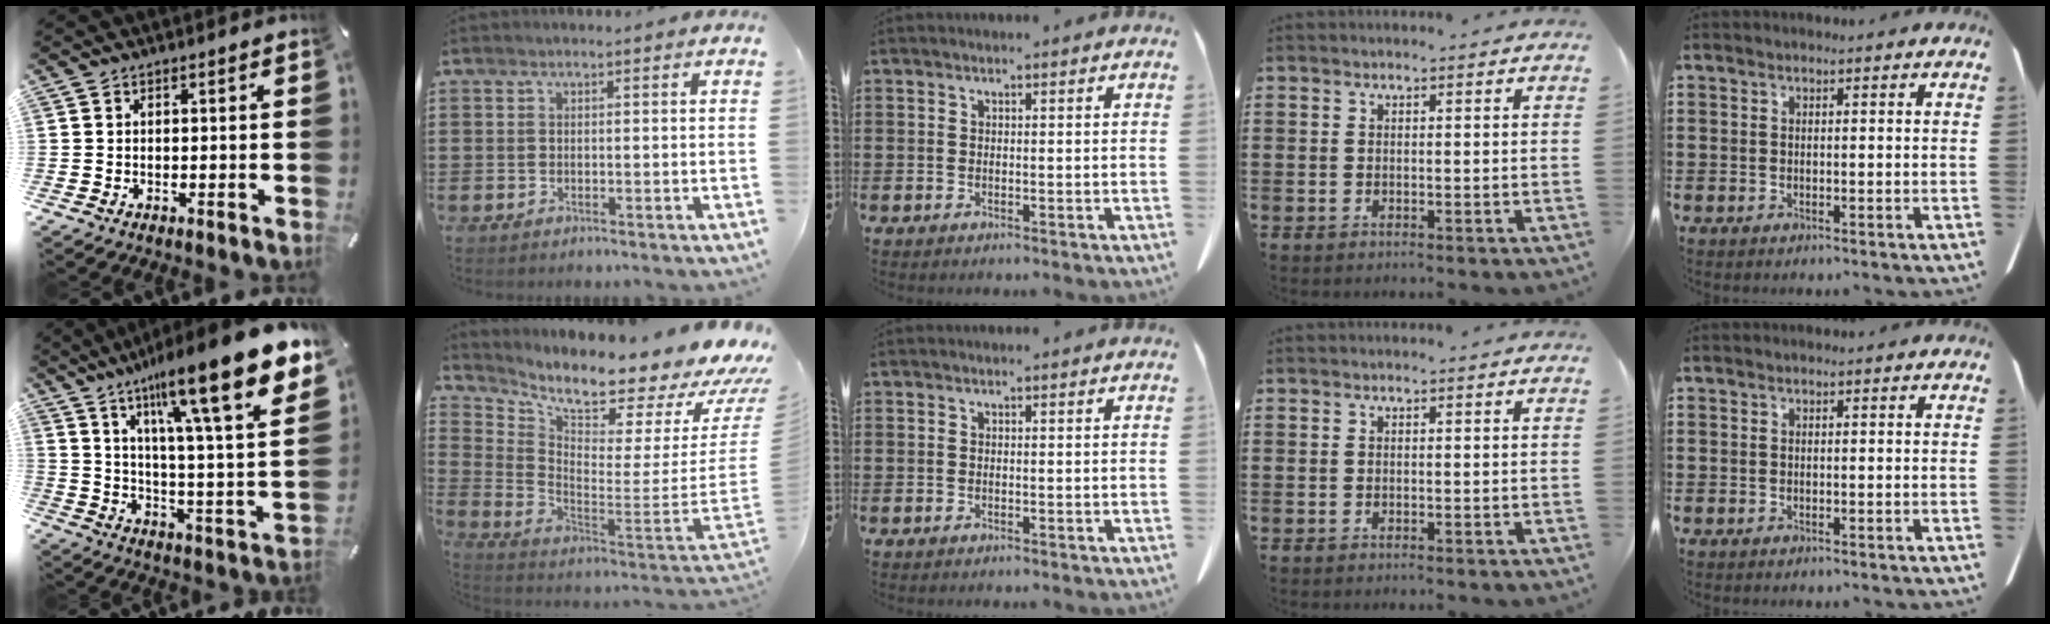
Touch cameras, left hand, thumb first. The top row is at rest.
{"thumb": {"total": 21.3, "force": [14.1, 3.7, 15.6], "torque": [-0.246, -0.101, 0.216]}, "index": {"total": 7.6, "force": [6.0, 0.5, 4.6], "torque": [-0.089, -0.081, 0.085]}}